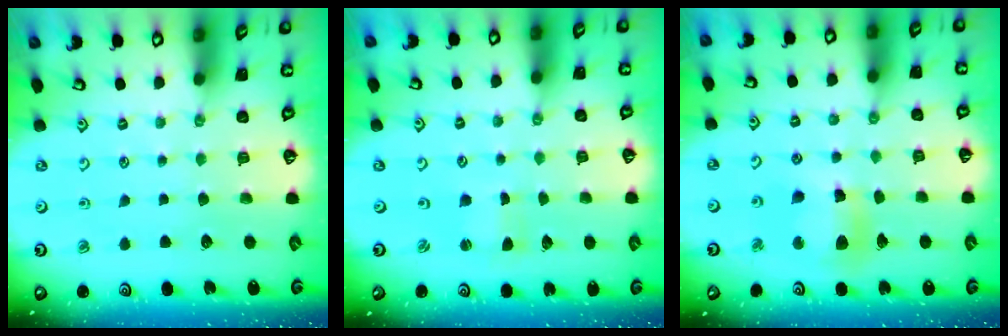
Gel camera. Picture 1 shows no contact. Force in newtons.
{"total": 1.3, "press": 1.3, "slide": 0.1}
{"total": 10.9, "press": 10.7, "slide": 2.1}